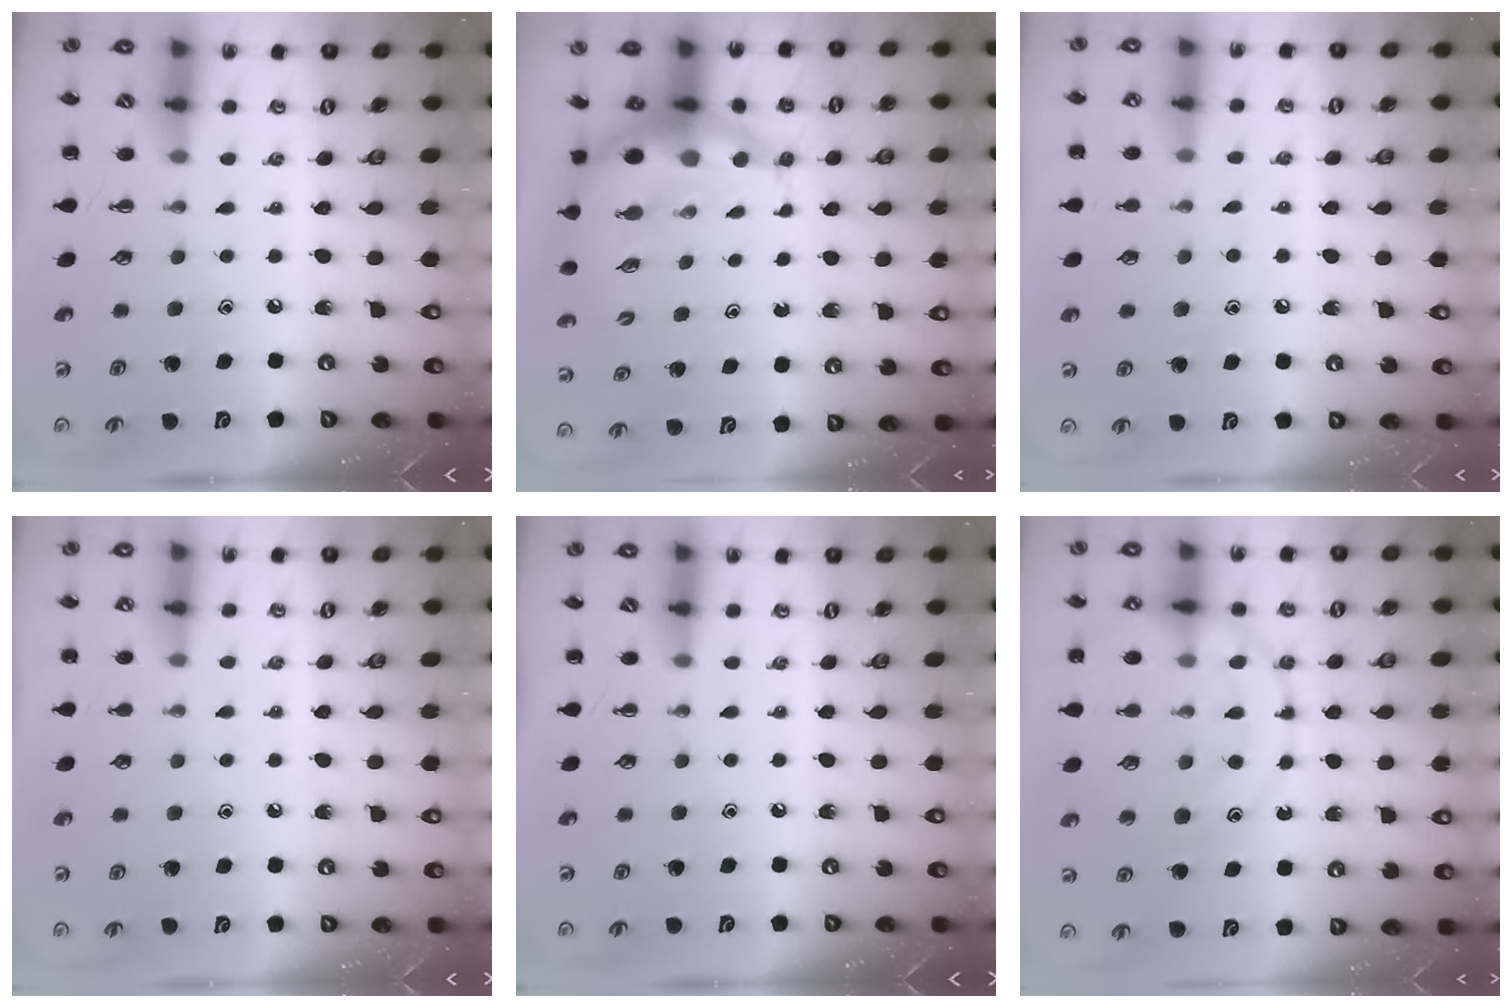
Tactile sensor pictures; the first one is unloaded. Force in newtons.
{"total": 8.5, "press": 8.2, "slide": 2.1}
{"total": 7.6, "press": 7.3, "slide": 2.1}
{"total": 3.8, "press": 3.6, "slide": 1.1}
{"total": 0.0}
{"total": 16.6, "press": 16.5, "slide": 2.0}